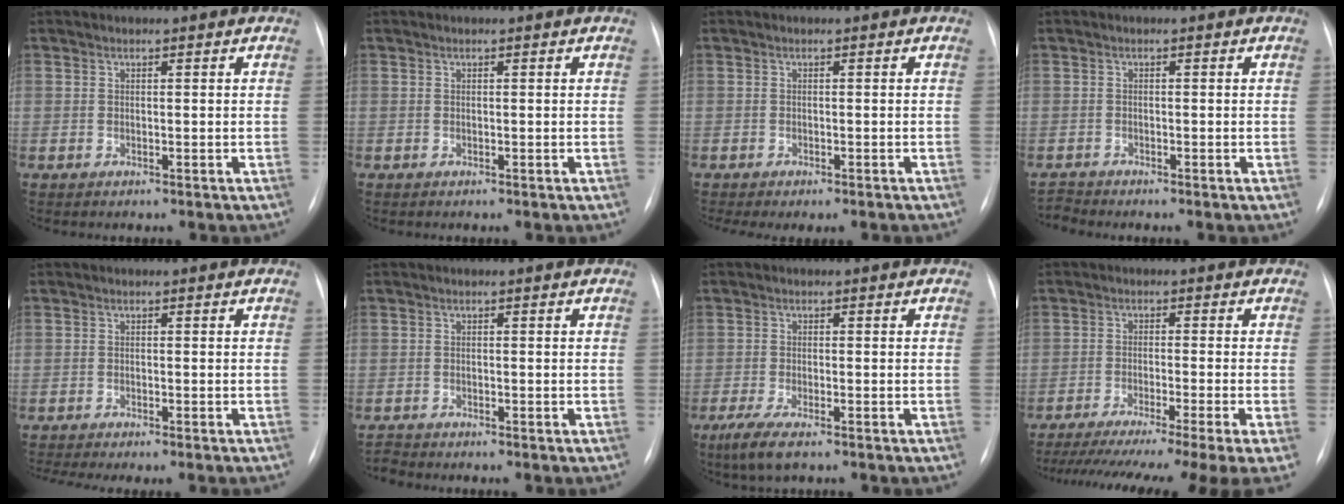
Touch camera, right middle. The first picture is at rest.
{"total": 0.0}
{"total": 4.9, "force": [-4.1, 1.2, 2.5], "torque": [-0.029, -0.002, -0.050]}
{"total": 1.4, "force": [-1.3, -0.5, -0.5], "torque": [0.008, -0.014, -0.026]}
{"total": 5.2, "force": [-4.4, 0.2, 2.7], "torque": [-0.037, -0.004, -0.064]}
{"total": 1.2, "force": [-1.1, -0.2, -0.4], "torque": [0.006, -0.009, -0.022]}
{"total": 4.6, "force": [-2.9, 0.8, 3.4], "torque": [-0.079, -0.016, -0.049]}
{"total": 20.0, "force": [-16.0, -0.3, 11.9], "torque": [-0.159, -0.057, -0.231]}